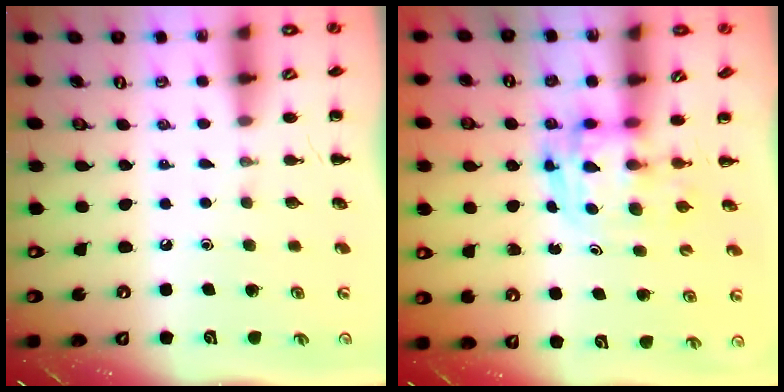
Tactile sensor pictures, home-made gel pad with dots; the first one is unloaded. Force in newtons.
{"total": 3.5, "press": 3.4, "slide": 0.7}